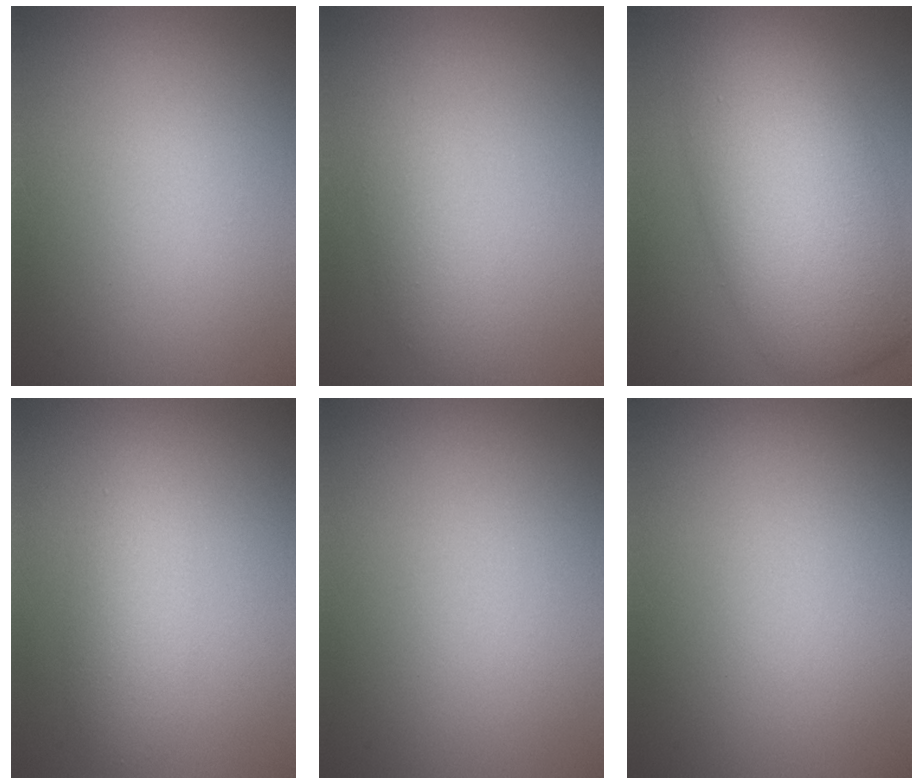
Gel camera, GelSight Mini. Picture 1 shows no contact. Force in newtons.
{"total": 2.4, "press": 2.4, "slide": 0.1}
{"total": 11.1, "press": 11.0, "slide": 0.5}
{"total": 2.9, "press": 2.9, "slide": 0.1}
{"total": 0.0}
{"total": 0.0}